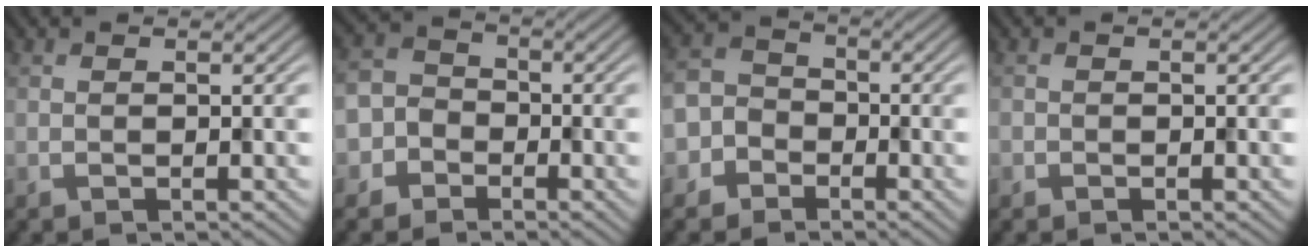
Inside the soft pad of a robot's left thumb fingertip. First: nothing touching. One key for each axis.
{"total": 4.5, "fx": -2.1, "fy": 3.8, "fz": 1.3, "tx": -0.022, "ty": -0.001, "tz": -0.060}
{"total": 5.1, "fx": -2.5, "fy": 4.2, "fz": 1.4, "tx": -0.024, "ty": -0.002, "tz": -0.070}
{"total": 0.7, "fx": -0.3, "fy": 0.6, "fz": 0.0, "tx": 0.004, "ty": -0.005, "tz": -0.009}